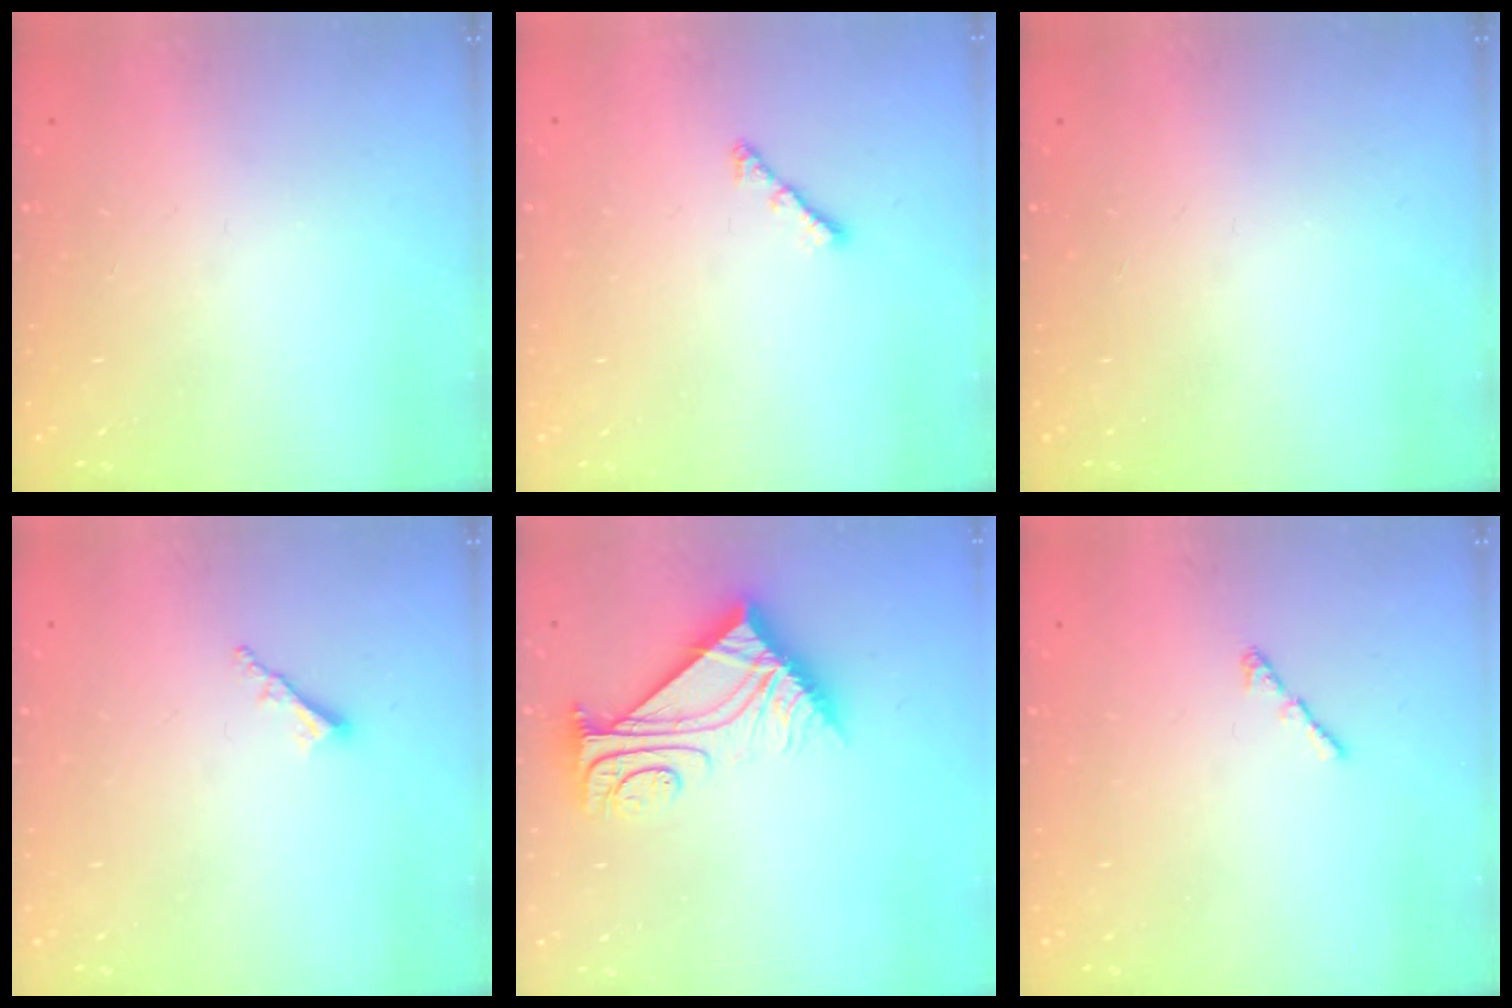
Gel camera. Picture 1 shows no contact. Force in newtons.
{"total": 3.0, "press": 2.9, "slide": 0.6}
{"total": 0.0}
{"total": 2.5, "press": 2.5, "slide": 0.3}
{"total": 10.5, "press": 10.5, "slide": 0.5}
{"total": 1.3, "press": 1.2, "slide": 0.6}